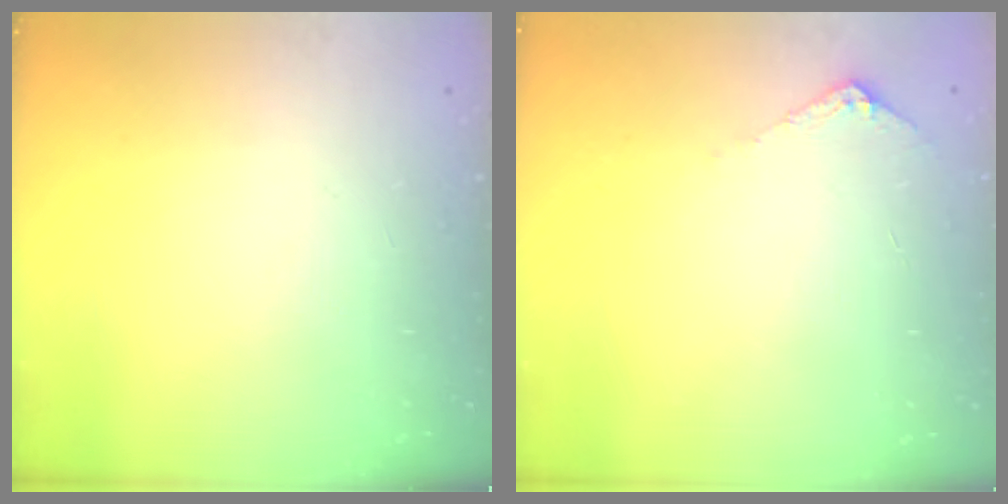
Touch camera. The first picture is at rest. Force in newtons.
{"total": 5.8, "press": 5.8, "slide": 0.8}